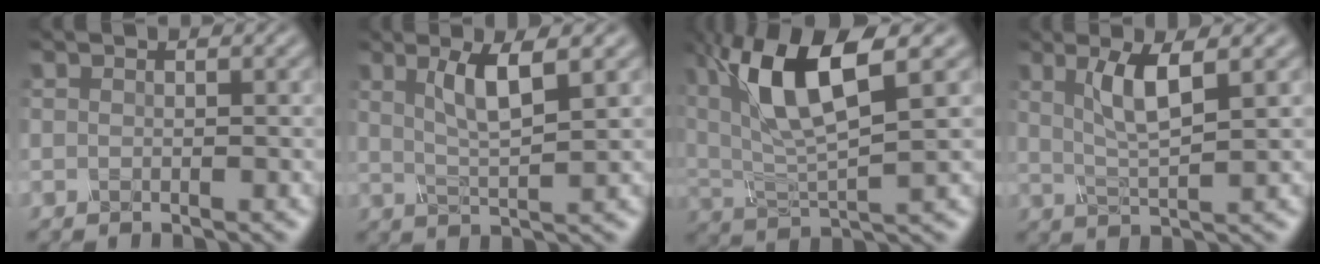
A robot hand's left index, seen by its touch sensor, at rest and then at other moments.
{"total": 4.2, "force": [1.9, 0.8, 3.7], "torque": [-0.068, -0.003, 0.035]}
{"total": 10.0, "force": [4.2, 3.0, 8.5], "torque": [-0.167, 0.005, 0.078]}
{"total": 4.3, "force": [1.7, 0.9, 3.8], "torque": [-0.075, -0.002, 0.035]}